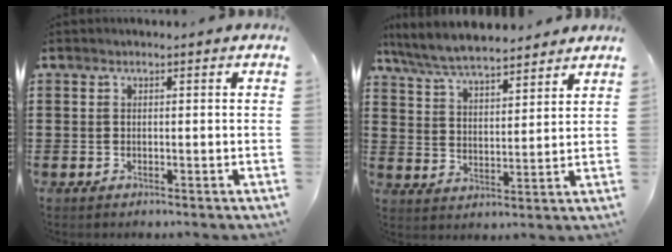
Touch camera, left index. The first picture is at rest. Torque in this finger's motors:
{"motor_torque": [1.26, -0.88, 0.38, 0.19]}